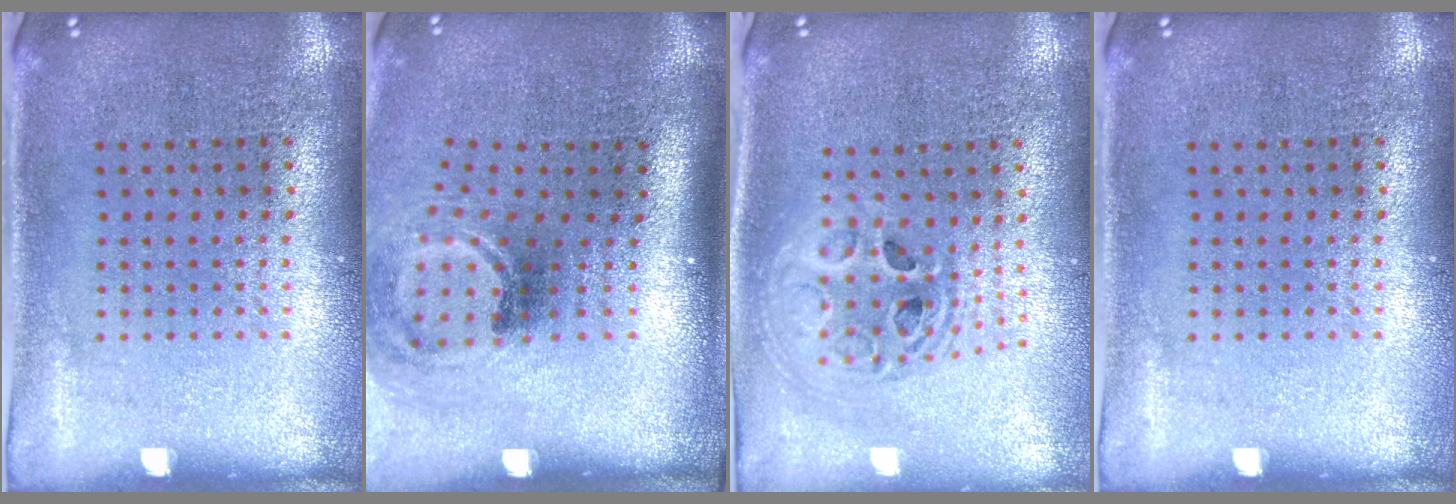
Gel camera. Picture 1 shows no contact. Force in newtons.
{"total": 2.0, "press": 1.3, "slide": 1.6}
{"total": 2.0, "press": 1.6, "slide": 1.2}
{"total": 0.0}